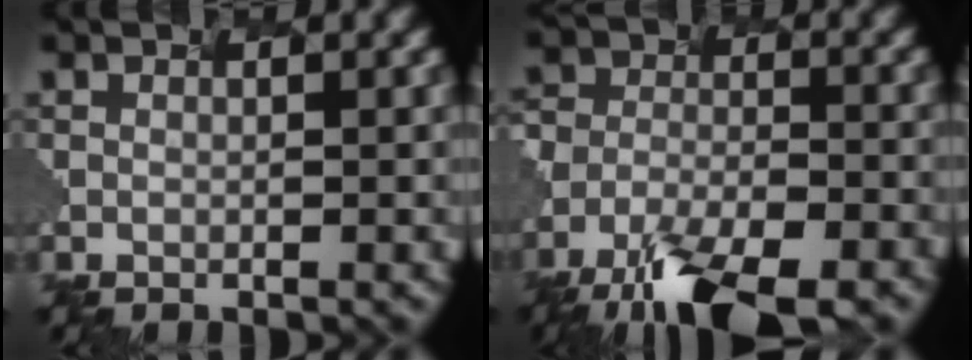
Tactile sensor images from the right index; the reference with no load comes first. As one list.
[{"total": 10.0, "force": [-7.9, 2.9, 5.4], "torque": [-0.133, -0.020, -0.128]}]